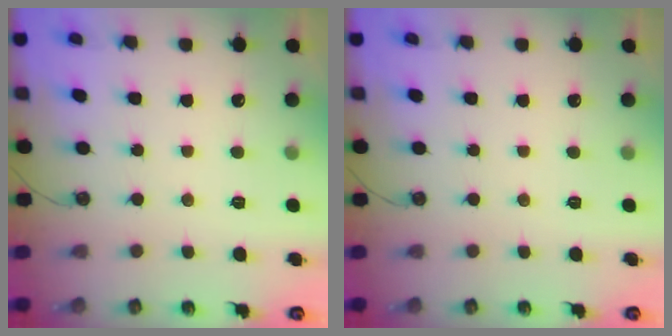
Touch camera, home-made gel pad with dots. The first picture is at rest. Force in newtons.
{"total": 0.0}